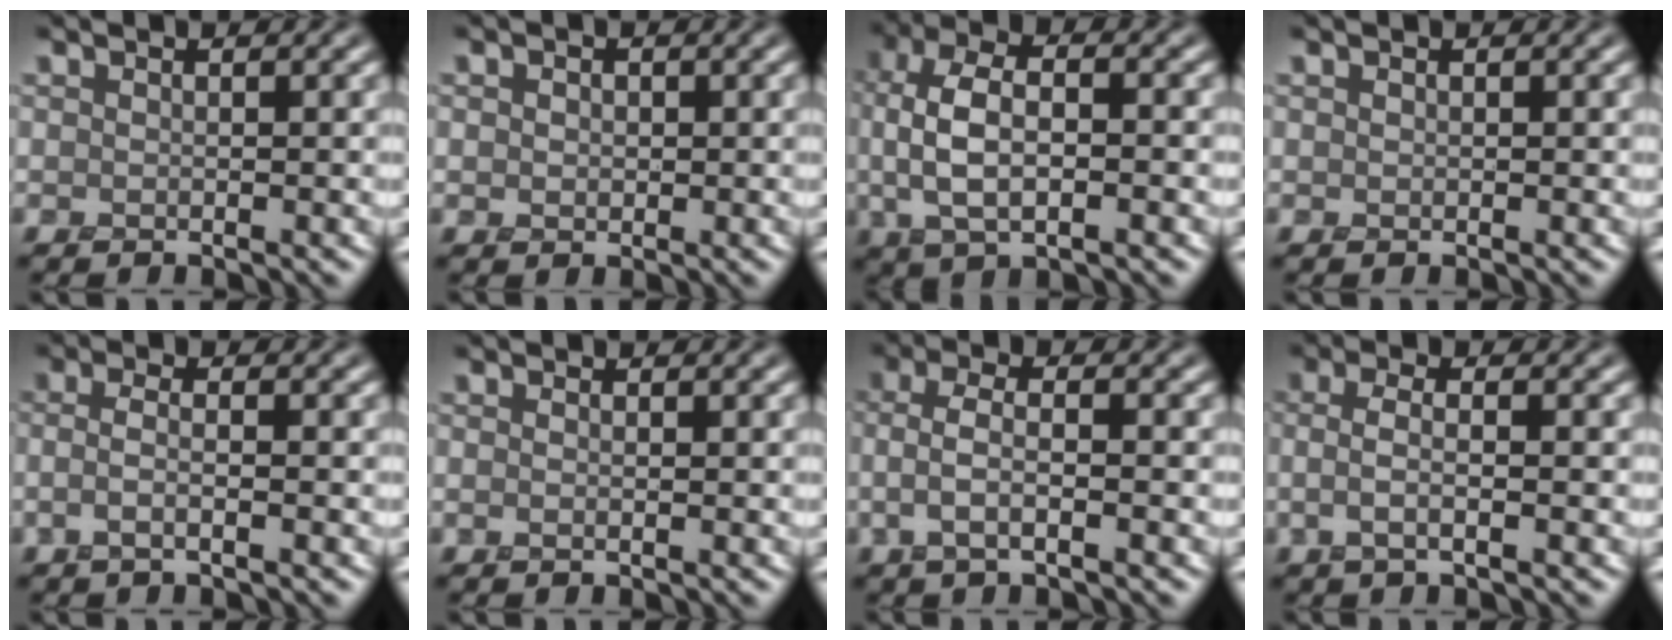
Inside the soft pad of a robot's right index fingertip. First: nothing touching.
{"total": 1.5, "force": [0.1, 1.3, 0.7], "torque": [-0.014, -0.002, -0.001]}
{"total": 5.7, "force": [-0.2, 2.7, 5.0], "torque": [-0.101, 0.005, -0.009]}
{"total": 0.0}
{"total": 1.6, "force": [-0.8, 0.2, 1.4], "torque": [-0.026, -0.010, -0.021]}
{"total": 0.0}
{"total": 2.6, "force": [-0.8, 0.5, 2.4], "torque": [-0.051, -0.006, -0.017]}
{"total": 2.1, "force": [-0.5, 0.4, 2.0], "torque": [-0.040, -0.010, -0.013]}